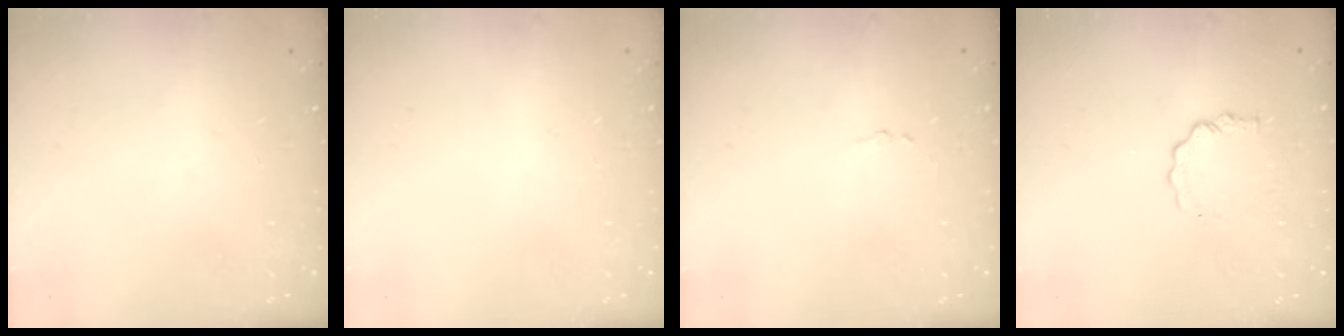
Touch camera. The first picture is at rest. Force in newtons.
{"total": 1.6, "press": 1.6, "slide": 0.1}
{"total": 1.7, "press": 1.7, "slide": 0.1}
{"total": 4.8, "press": 4.7, "slide": 0.4}